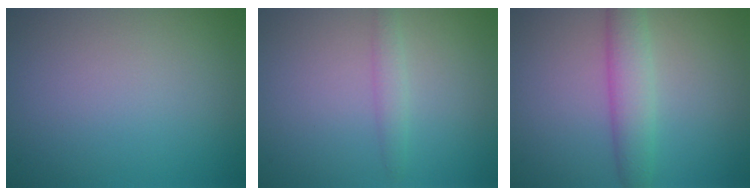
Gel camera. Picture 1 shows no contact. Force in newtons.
{"total": 1.3, "press": 1.3, "slide": 0.1}
{"total": 3.6, "press": 3.6, "slide": 0.1}